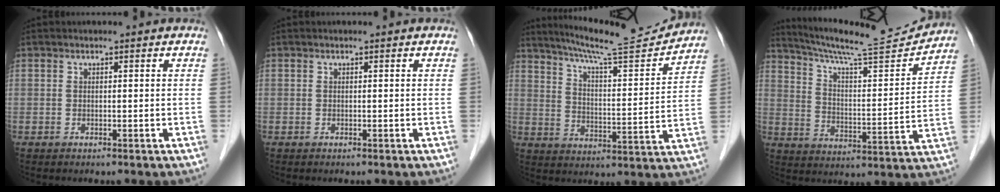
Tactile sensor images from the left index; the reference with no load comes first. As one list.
[{"total": 0.0}, {"total": 15.9, "force": [15.1, -0.4, 5.0], "torque": [-0.089, -0.028, 0.223]}, {"total": 17.2, "force": [16.4, -0.2, 5.2], "torque": [-0.094, -0.034, 0.246]}]